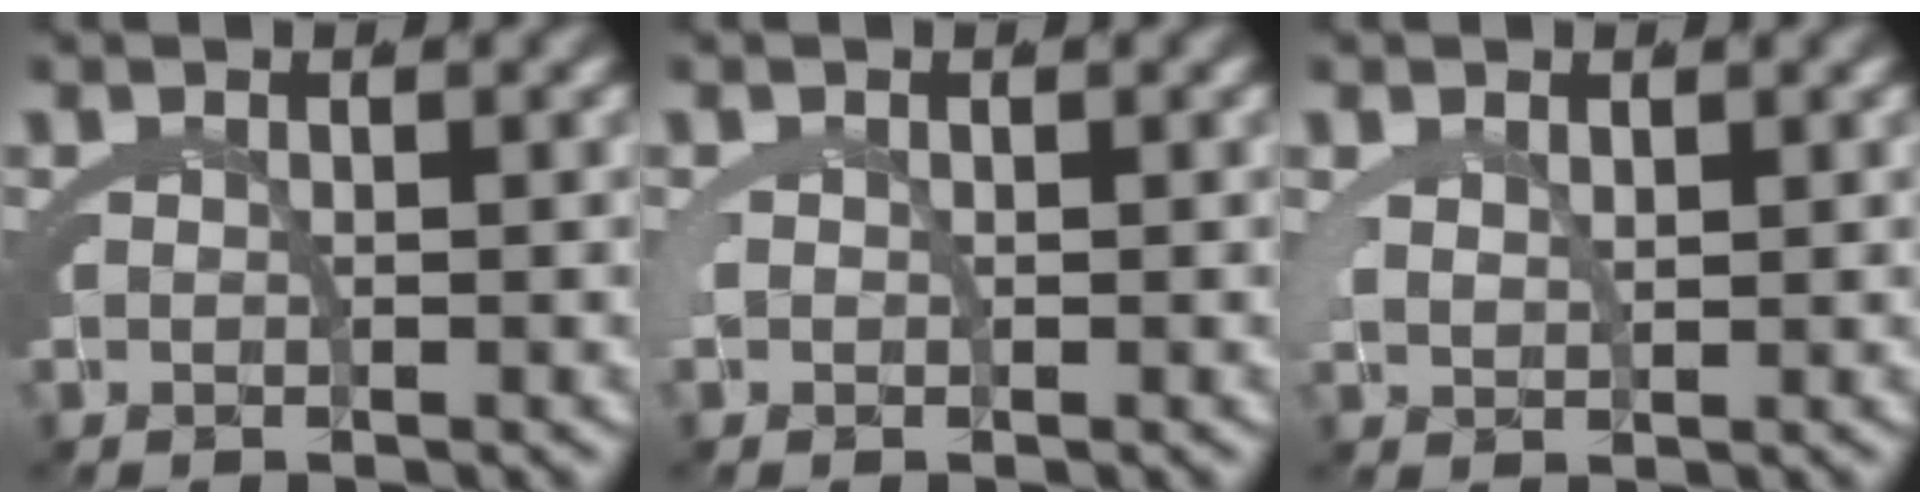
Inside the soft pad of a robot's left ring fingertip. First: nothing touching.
{"total": 0.0}
{"total": 1.6, "force": [1.3, 0.2, 0.8], "torque": [-0.025, -0.010, 0.035]}